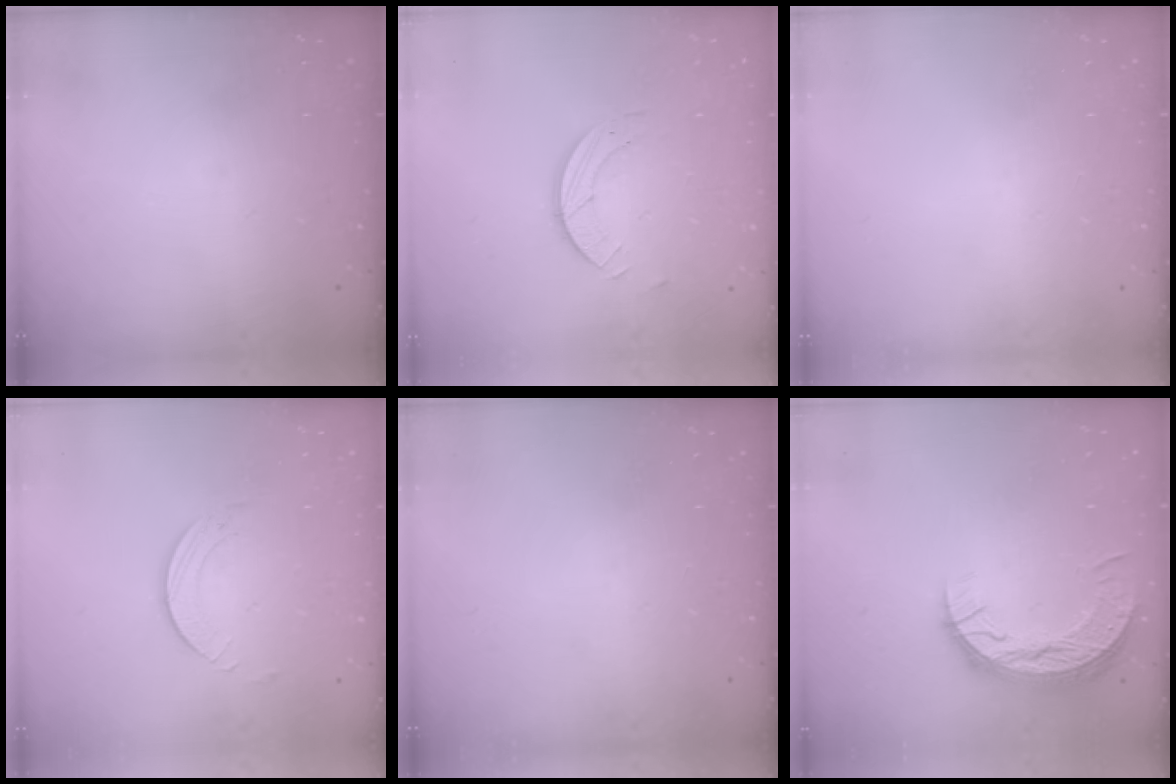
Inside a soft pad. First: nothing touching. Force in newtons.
{"total": 3.9, "press": 3.9, "slide": 0.1}
{"total": 0.0}
{"total": 1.9, "press": 1.9, "slide": 0.1}
{"total": 0.0}
{"total": 9.9, "press": 9.9, "slide": 0.7}